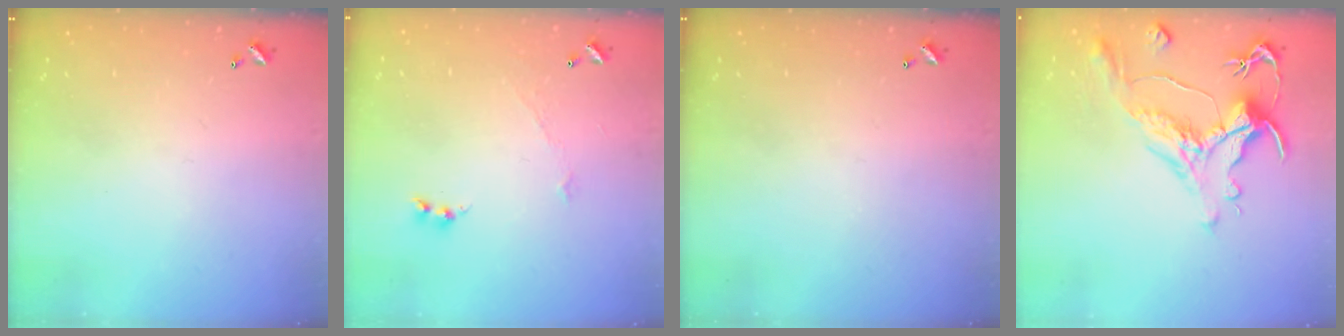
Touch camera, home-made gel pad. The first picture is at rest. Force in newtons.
{"total": 1.9, "press": 1.8, "slide": 0.4}
{"total": 0.0}
{"total": 1.7, "press": 0.9, "slide": 1.4}